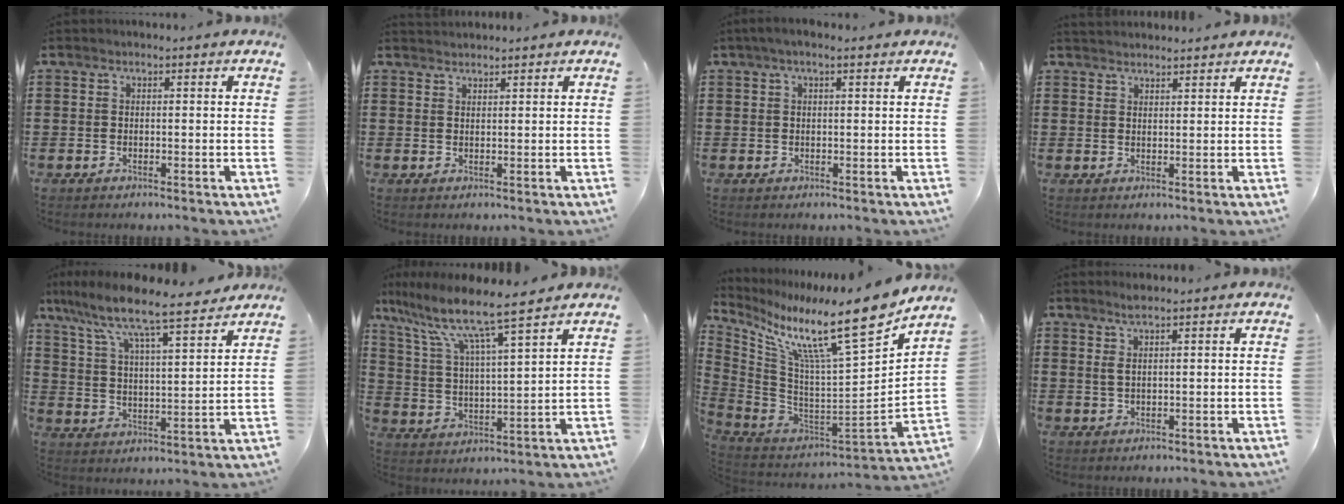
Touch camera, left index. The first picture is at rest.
{"total": 1.3, "force": [1.3, 0.1, 0.0], "torque": [-0.002, 0.000, 0.025]}
{"total": 1.7, "force": [0.8, 0.2, 1.5], "torque": [-0.029, 0.003, 0.013]}
{"total": 1.9, "force": [1.9, 0.1, 0.1], "torque": [-0.005, 0.002, 0.038]}
{"total": 8.0, "force": [7.1, 0.3, 3.7], "torque": [-0.102, -0.048, 0.115]}
{"total": 9.0, "force": [7.5, 0.1, 5.0], "torque": [-0.126, -0.046, 0.122]}
{"total": 15.4, "force": [11.2, 0.5, 10.5], "torque": [-0.206, -0.086, 0.176]}
{"total": 2.6, "force": [1.5, 0.5, 2.0], "torque": [-0.043, 0.003, 0.026]}